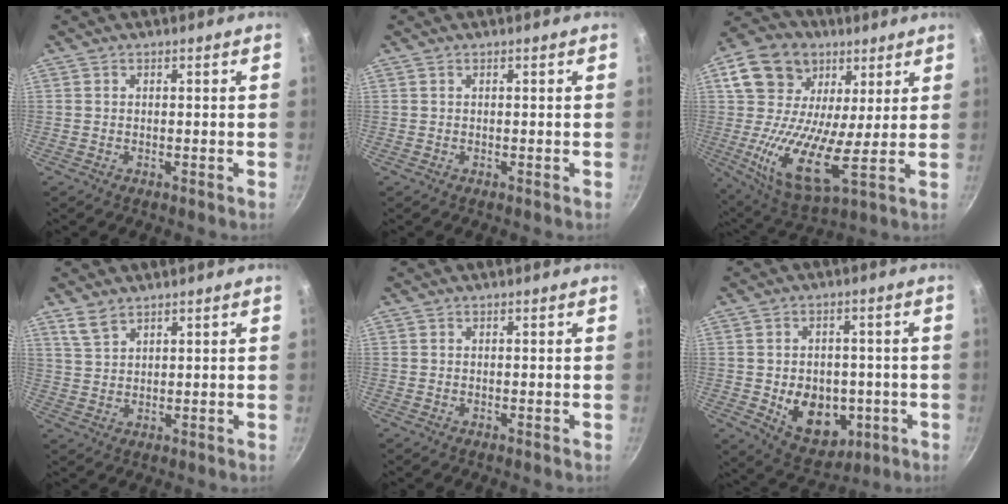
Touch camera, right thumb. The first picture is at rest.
{"total": 0.0}
{"total": 20.7, "force": [6.0, 13.7, 14.4], "torque": [-0.270, -0.014, 0.090]}
{"total": 4.0, "force": [3.0, 1.7, 2.0], "torque": [-0.036, -0.011, 0.065]}
{"total": 0.0}
{"total": 12.8, "force": [-2.5, 9.5, 8.2], "torque": [-0.080, -0.003, -0.016]}